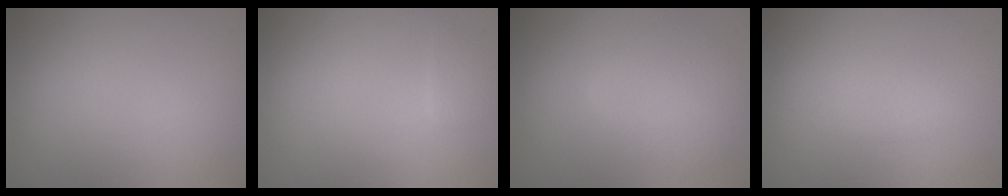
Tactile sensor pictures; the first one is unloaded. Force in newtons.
{"total": 1.0, "press": 1.0, "slide": 0.1}
{"total": 3.8, "press": 3.8, "slide": 0.1}
{"total": 1.2, "press": 1.2, "slide": 0.3}